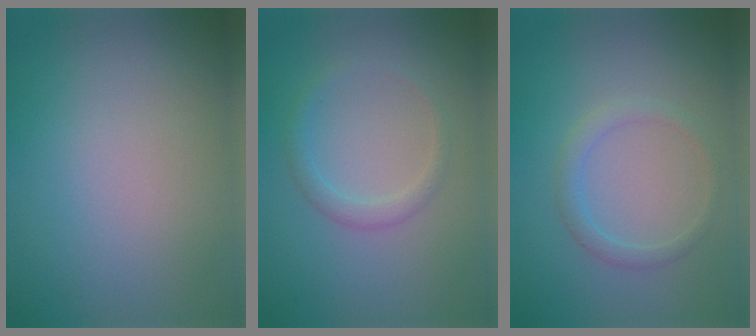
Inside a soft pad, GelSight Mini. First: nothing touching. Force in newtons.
{"total": 1.5, "press": 1.5, "slide": 0.0}
{"total": 1.7, "press": 1.7, "slide": 0.1}